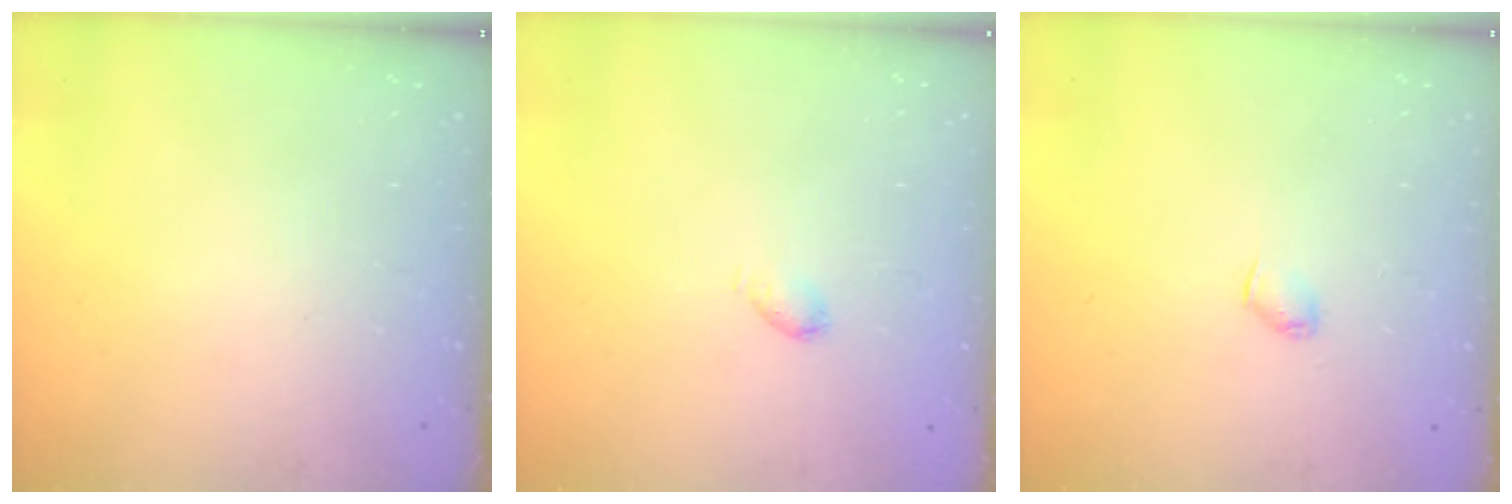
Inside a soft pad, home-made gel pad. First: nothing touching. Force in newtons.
{"total": 2.8, "press": 2.8, "slide": 0.5}
{"total": 3.9, "press": 3.9, "slide": 0.5}